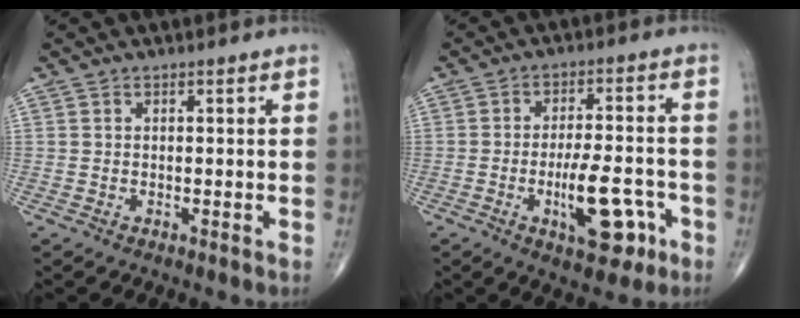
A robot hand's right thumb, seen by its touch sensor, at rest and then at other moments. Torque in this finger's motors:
{"motor_torque": [2.58, 2.43, 0.97, -1.18, 0.43]}